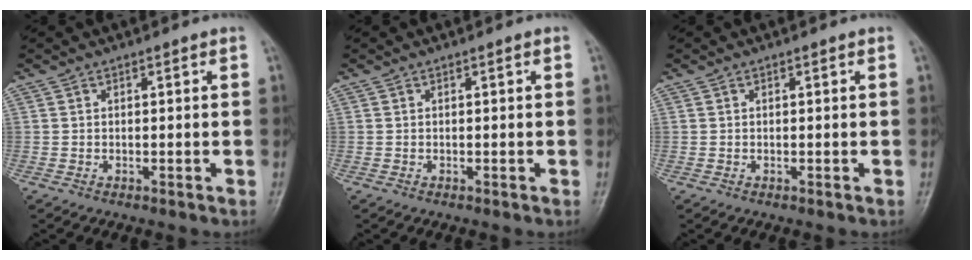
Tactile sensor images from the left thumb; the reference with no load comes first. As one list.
[{"total": 0.0}, {"total": 0.0}]